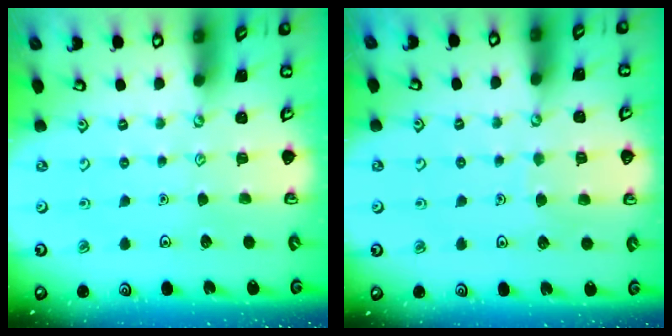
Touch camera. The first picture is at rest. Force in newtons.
{"total": 3.5, "press": 3.5, "slide": 0.2}